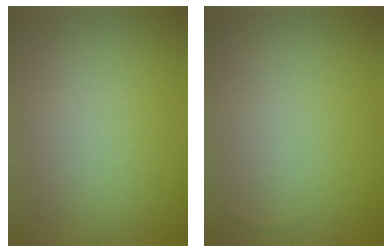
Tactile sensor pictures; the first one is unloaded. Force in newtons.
{"total": 0.0}